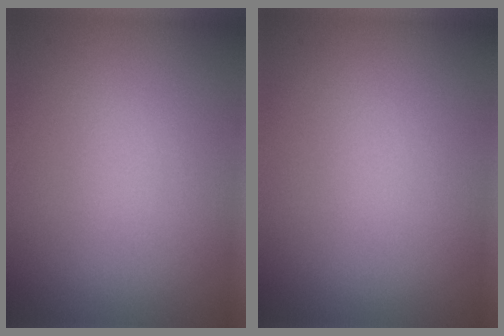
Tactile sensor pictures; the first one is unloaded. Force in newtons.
{"total": 0.0}